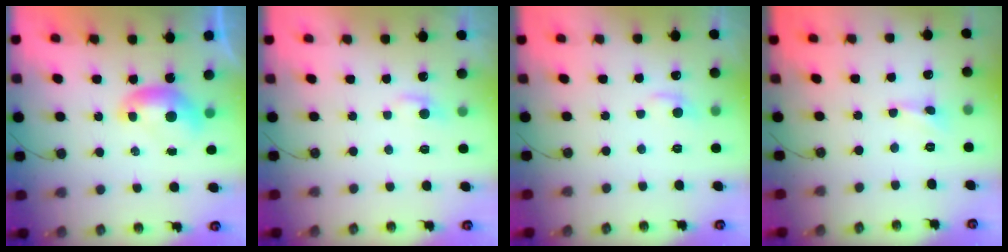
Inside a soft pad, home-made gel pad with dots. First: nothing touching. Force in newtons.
{"total": 0.0}
{"total": 1.2, "press": 1.0, "slide": 0.6}
{"total": 1.1, "press": 1.0, "slide": 0.4}